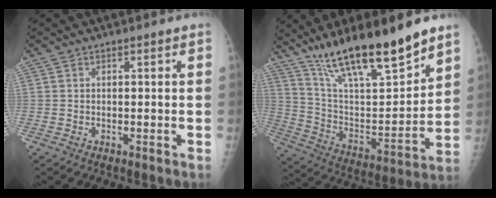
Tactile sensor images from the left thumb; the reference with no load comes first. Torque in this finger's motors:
{"motor_torque": [0.78, 0.69, 1.45, -1.32, 0.38]}